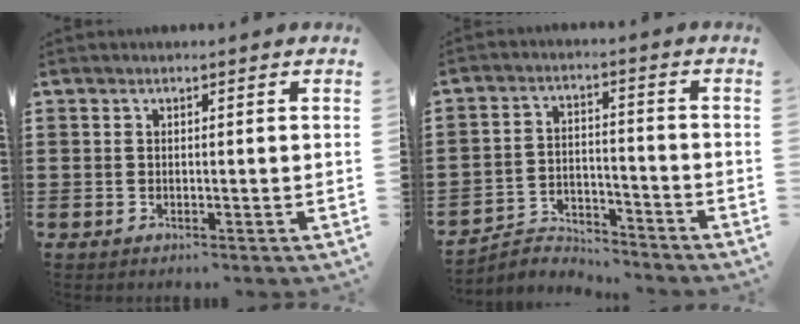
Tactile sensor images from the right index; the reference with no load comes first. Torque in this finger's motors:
{"motor_torque": [-0.70, 0.44, -0.59, -0.21]}